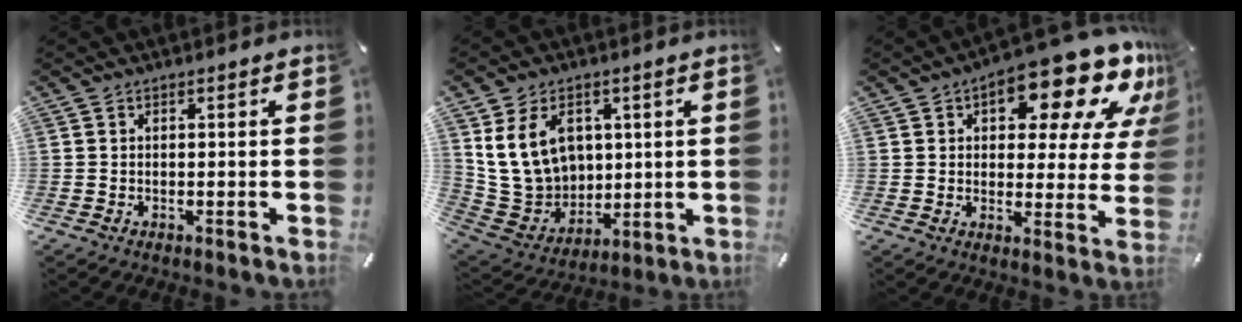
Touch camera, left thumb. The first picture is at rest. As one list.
[{"total": 14.2, "force": [4.6, 11.5, 6.9], "torque": [-0.138, -0.015, 0.096]}, {"total": 18.3, "force": [11.9, 8.0, 11.3], "torque": [-0.146, -0.088, 0.196]}]